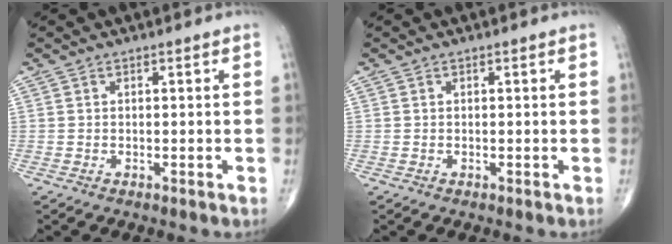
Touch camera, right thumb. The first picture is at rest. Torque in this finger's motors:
{"motor_torque": [0.00, 0.00, 0.07, 0.17, 0.01]}